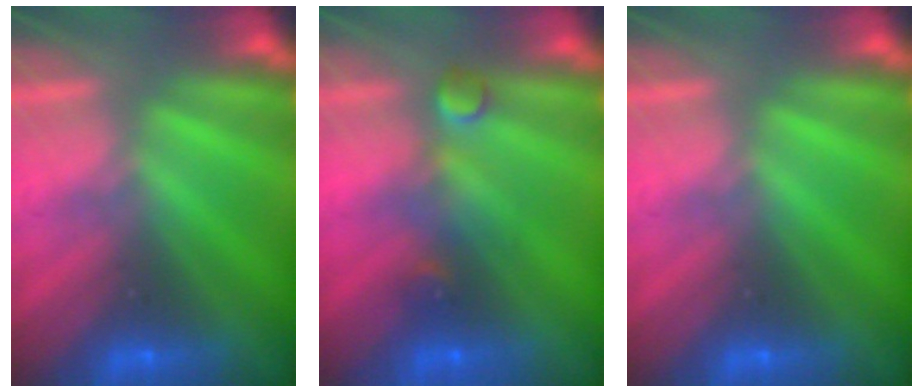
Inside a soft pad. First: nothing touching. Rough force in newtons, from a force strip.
{"total": 2.9}
{"total": 0.0}